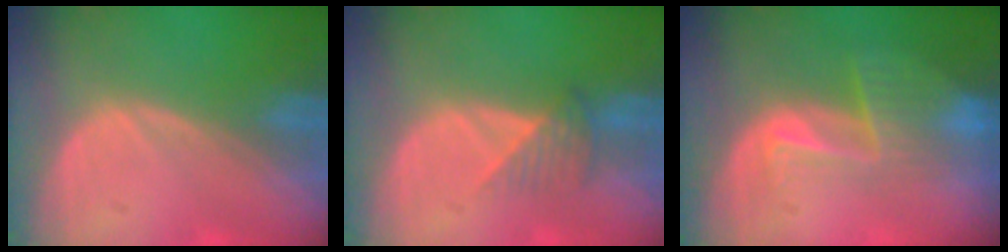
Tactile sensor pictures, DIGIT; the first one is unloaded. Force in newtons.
{"total": 3.3, "press": 2.9, "slide": 1.5}
{"total": 6.6, "press": 5.6, "slide": 3.6}